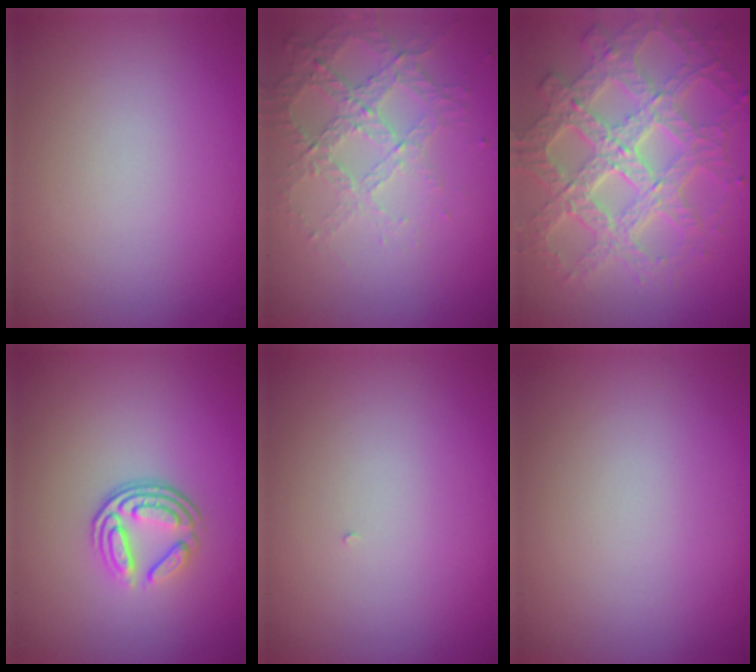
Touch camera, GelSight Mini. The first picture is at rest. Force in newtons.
{"total": 4.3, "press": 2.9, "slide": 3.1}
{"total": 7.7, "press": 5.8, "slide": 5.1}
{"total": 3.7, "press": 2.6, "slide": 2.7}
{"total": 0.0}
{"total": 0.0}